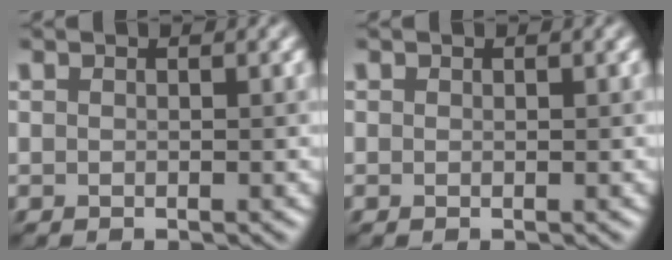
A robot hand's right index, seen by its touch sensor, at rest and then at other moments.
{"total": 0.0}